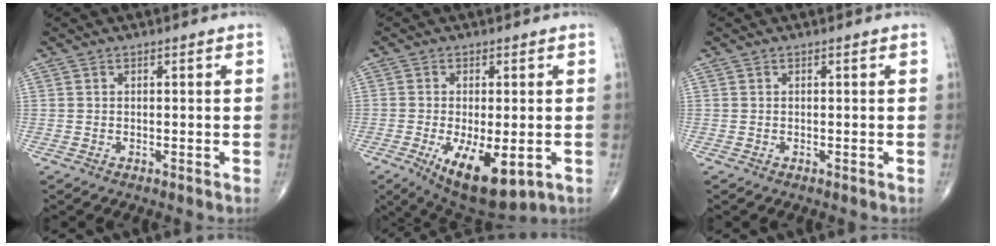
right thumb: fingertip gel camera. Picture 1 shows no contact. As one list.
[{"total": 12.6, "force": [-4.3, 5.2, 10.7], "torque": [-0.167, -0.019, -0.053]}, {"total": 0.0}]